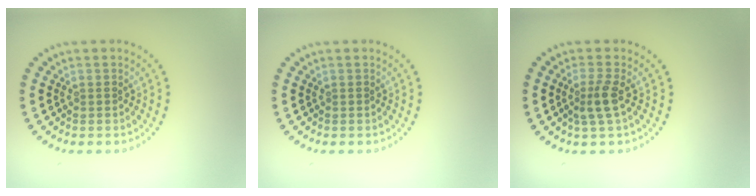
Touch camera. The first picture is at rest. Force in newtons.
{"total": 0.0}
{"total": 2.1, "press": 1.8, "slide": 1.2}